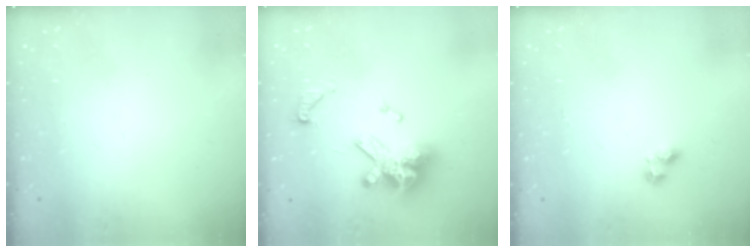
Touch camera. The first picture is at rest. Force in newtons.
{"total": 14.5, "press": 14.5, "slide": 0.9}
{"total": 2.5, "press": 2.5, "slide": 0.2}